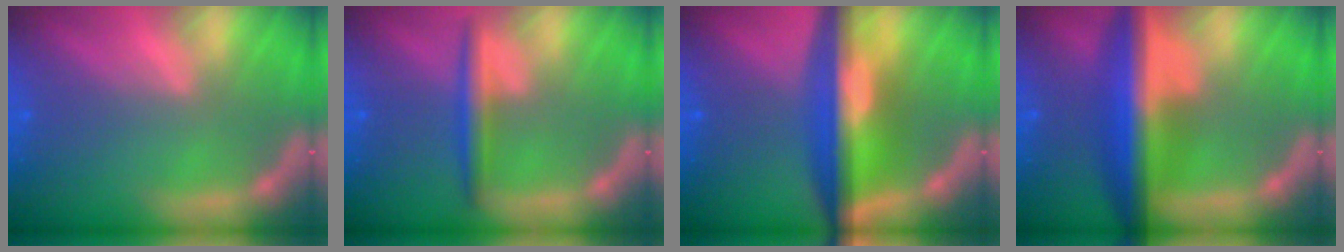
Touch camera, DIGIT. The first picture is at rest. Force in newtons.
{"total": 3.0}
{"total": 10.0}
{"total": 9.0}